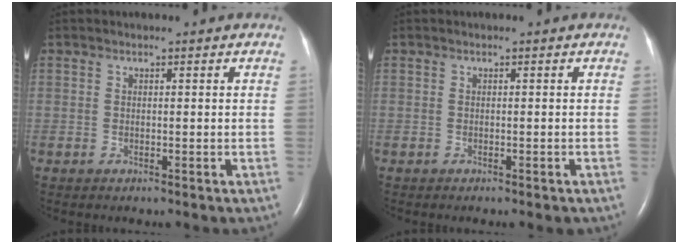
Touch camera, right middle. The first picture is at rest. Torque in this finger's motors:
{"motor_torque": [-0.07, 0.04, 0.04, 0.00]}